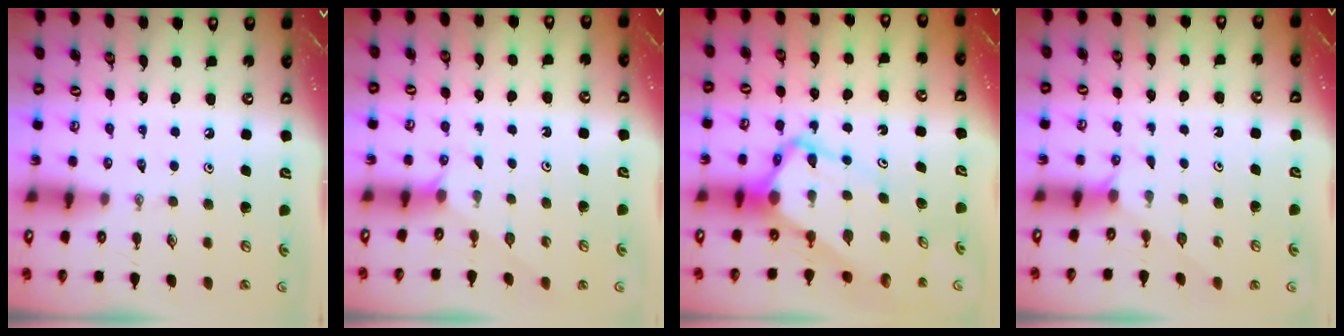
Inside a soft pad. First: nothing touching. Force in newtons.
{"total": 4.2, "press": 4.2, "slide": 0.4}
{"total": 8.4, "press": 8.4, "slide": 0.9}
{"total": 4.2, "press": 4.2, "slide": 0.4}